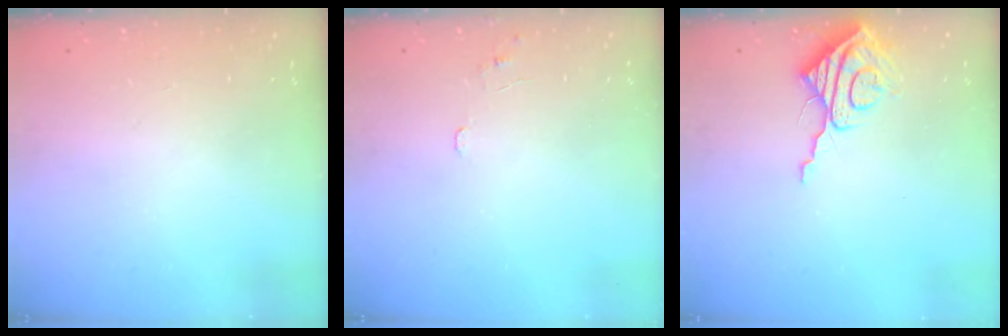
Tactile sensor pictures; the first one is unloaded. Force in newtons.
{"total": 4.8, "press": 4.8, "slide": 0.4}
{"total": 8.7, "press": 8.7, "slide": 0.4}